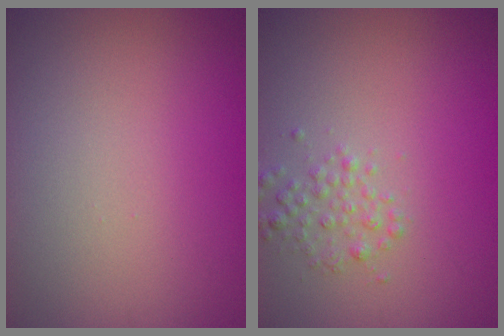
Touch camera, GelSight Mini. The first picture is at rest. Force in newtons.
{"total": 1.7, "press": 1.7, "slide": 0.0}